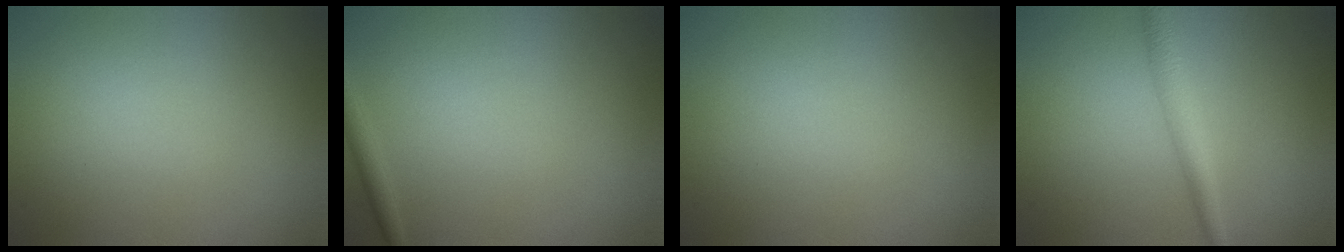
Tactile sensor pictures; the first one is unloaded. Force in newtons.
{"total": 1.2, "press": 1.1, "slide": 0.1}
{"total": 0.0}
{"total": 2.4, "press": 2.4, "slide": 0.0}